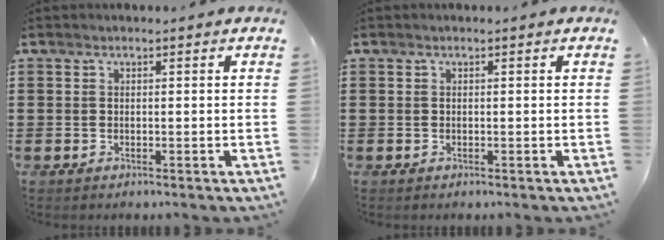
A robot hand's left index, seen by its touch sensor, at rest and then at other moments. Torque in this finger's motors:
{"motor_torque": [-0.03, 0.01, -0.01, -0.01]}